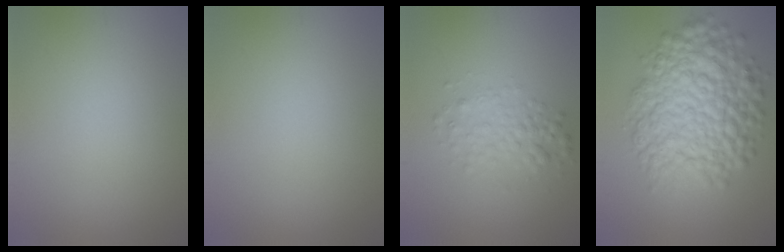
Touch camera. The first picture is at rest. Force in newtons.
{"total": 0.0}
{"total": 2.6, "press": 2.6, "slide": 0.1}
{"total": 9.5, "press": 9.5, "slide": 0.3}